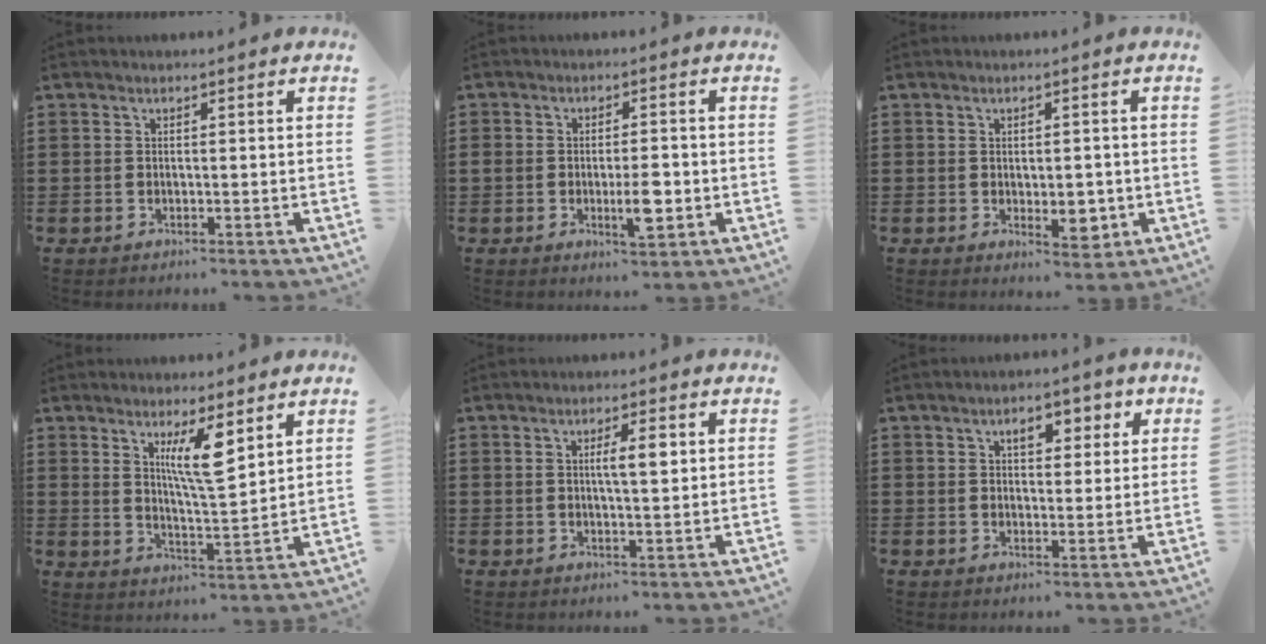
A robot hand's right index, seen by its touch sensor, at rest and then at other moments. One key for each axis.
{"total": 5.6, "fx": -1.2, "fy": 2.2, "fz": 5.0, "tx": -0.090, "ty": 0.004, "tz": -0.020}
{"total": 4.0, "fx": -0.9, "fy": 2.3, "fz": 3.1, "tx": -0.039, "ty": -0.002, "tz": -0.017}
{"total": 7.0, "fx": 3.7, "fy": 1.3, "fz": 5.8, "tx": -0.108, "ty": -0.010, "tz": 0.058}
{"total": 3.8, "fx": 0.8, "fy": 0.8, "fz": 3.6, "tx": -0.063, "ty": 0.004, "tz": 0.008}
{"total": 4.2, "fx": 1.8, "fy": 2.4, "fz": 3.0, "tx": -0.038, "ty": -0.001, "tz": 0.019}